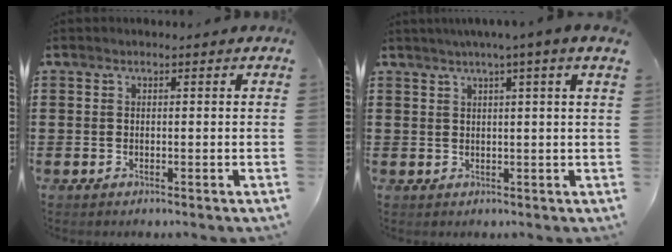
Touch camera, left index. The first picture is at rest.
{"total": 2.1, "force": [1.4, -0.6, 1.5], "torque": [-0.030, 0.000, 0.024]}